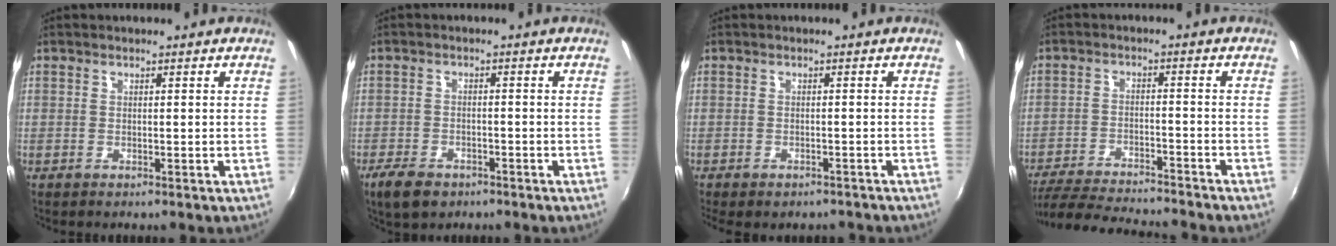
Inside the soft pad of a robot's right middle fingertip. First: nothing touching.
{"total": 6.0, "force": [-4.1, 3.3, 2.9], "torque": [-0.081, -0.009, -0.067]}
{"total": 5.5, "force": [-4.4, 2.3, 2.5], "torque": [-0.053, -0.022, -0.052]}
{"total": 15.8, "force": [-14.2, 1.6, 6.7], "torque": [-0.142, -0.020, -0.222]}